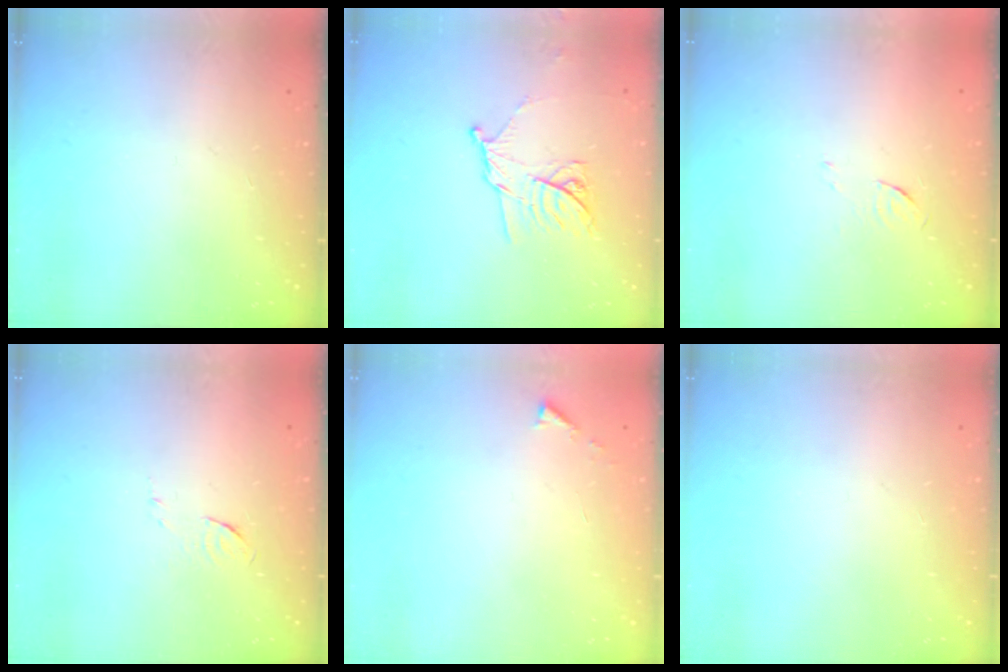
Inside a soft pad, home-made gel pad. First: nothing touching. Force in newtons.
{"total": 11.3, "press": 11.3, "slide": 0.7}
{"total": 3.9, "press": 3.7, "slide": 1.2}
{"total": 4.2, "press": 4.1, "slide": 1.1}
{"total": 2.9, "press": 2.9, "slide": 0.4}
{"total": 0.0}